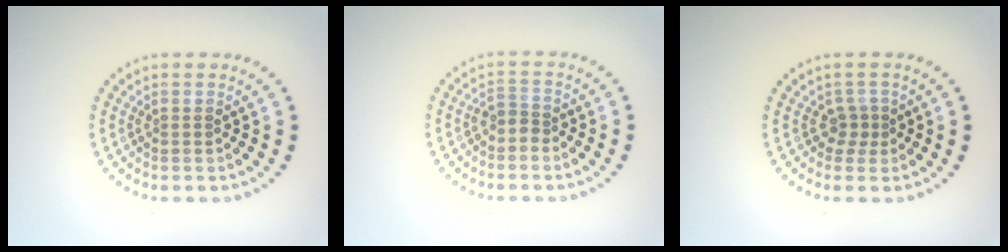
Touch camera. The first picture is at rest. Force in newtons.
{"total": 1.6, "press": 1.2, "slide": 1.0}
{"total": 1.4, "press": 1.0, "slide": 0.9}